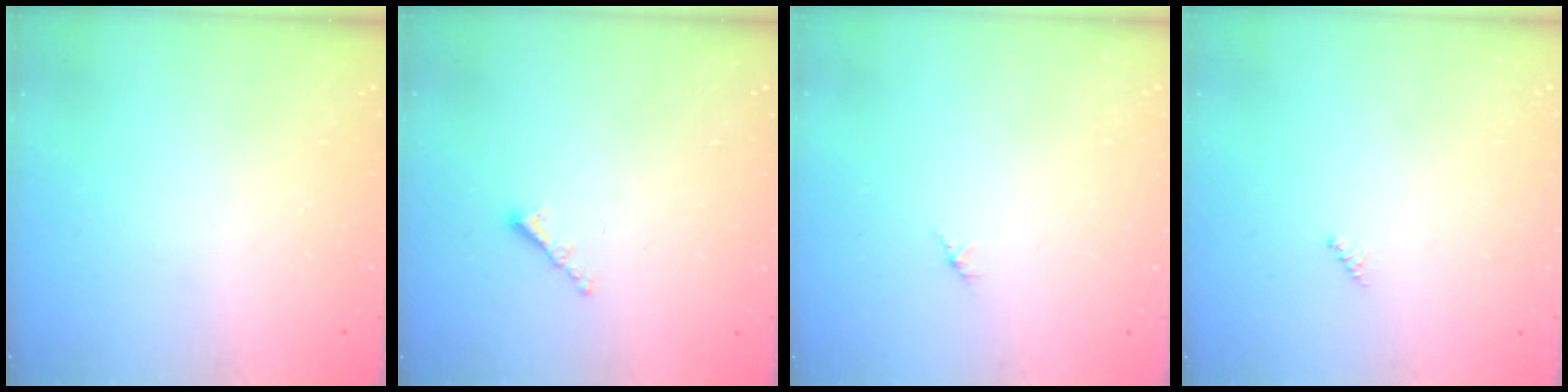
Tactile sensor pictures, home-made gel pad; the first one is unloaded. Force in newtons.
{"total": 1.2, "press": 1.1, "slide": 0.5}
{"total": 1.4, "press": 1.4, "slide": 0.4}
{"total": 2.0, "press": 2.0, "slide": 0.2}